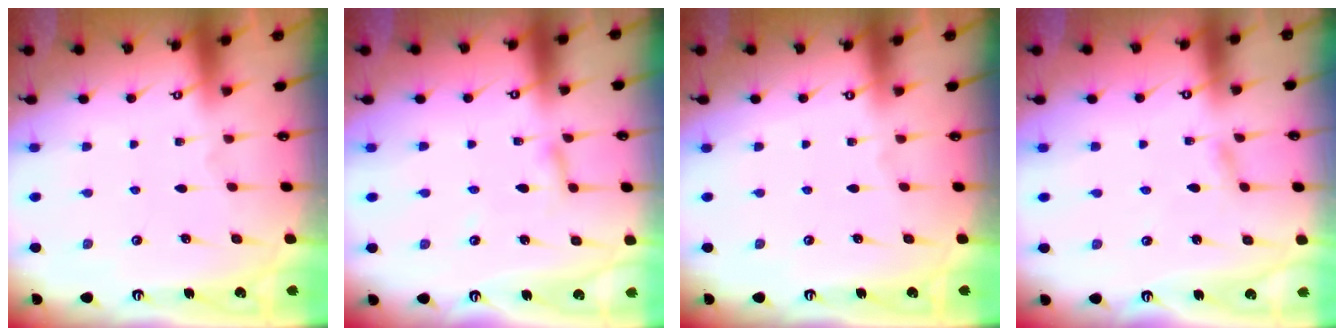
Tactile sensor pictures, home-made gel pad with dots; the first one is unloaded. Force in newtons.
{"total": 2.4, "press": 2.4, "slide": 0.2}
{"total": 0.0}
{"total": 1.4, "press": 1.4, "slide": 0.1}